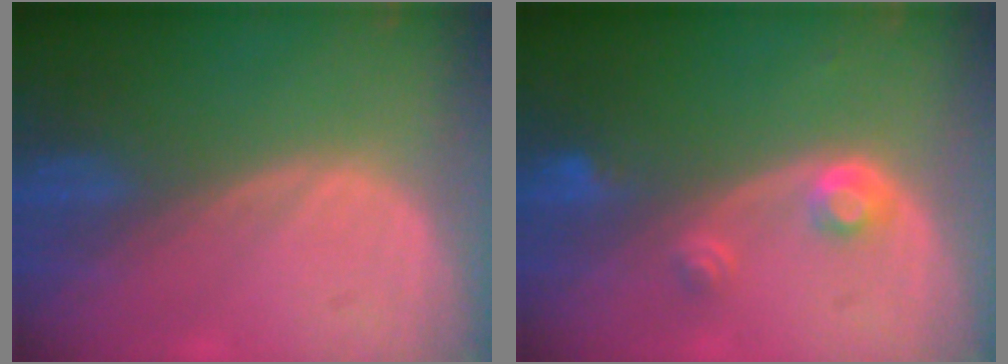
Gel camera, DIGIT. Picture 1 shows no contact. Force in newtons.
{"total": 2.9, "press": 2.7, "slide": 1.0}